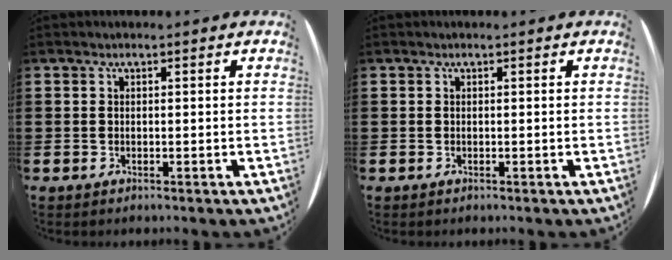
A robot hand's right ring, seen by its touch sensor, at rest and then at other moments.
{"total": 0.0}